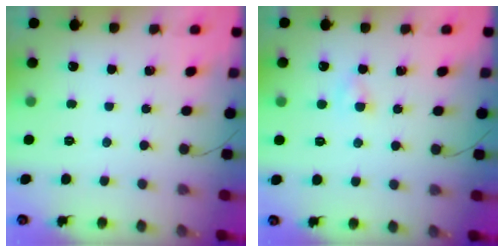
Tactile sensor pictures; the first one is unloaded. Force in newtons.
{"total": 1.0, "press": 0.8, "slide": 0.6}